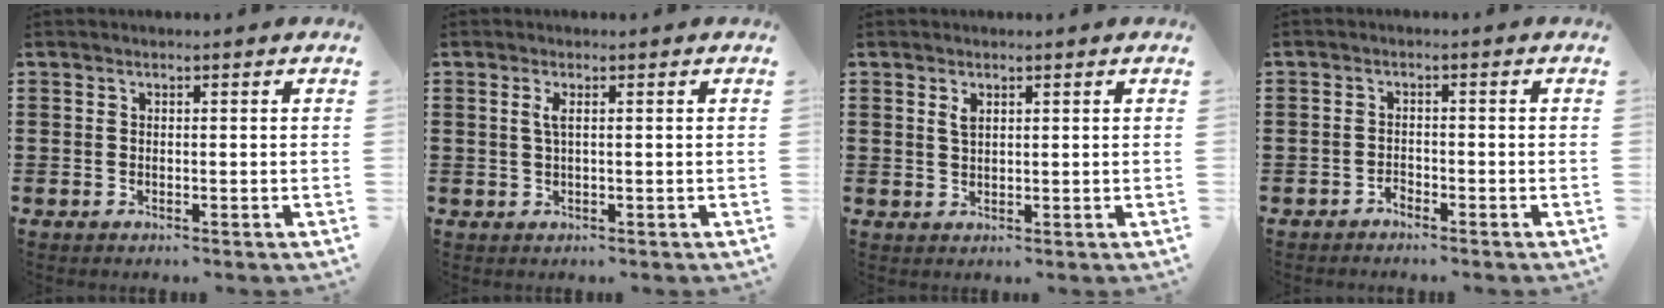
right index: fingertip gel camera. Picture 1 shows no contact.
{"total": 1.6, "force": [0.3, 0.2, 1.5], "torque": [-0.032, 0.000, 0.005]}
{"total": 1.6, "force": [0.8, 0.7, 1.2], "torque": [-0.027, 0.003, 0.013]}
{"total": 1.4, "force": [-1.4, 0.2, 0.0], "torque": [-0.005, 0.002, -0.029]}